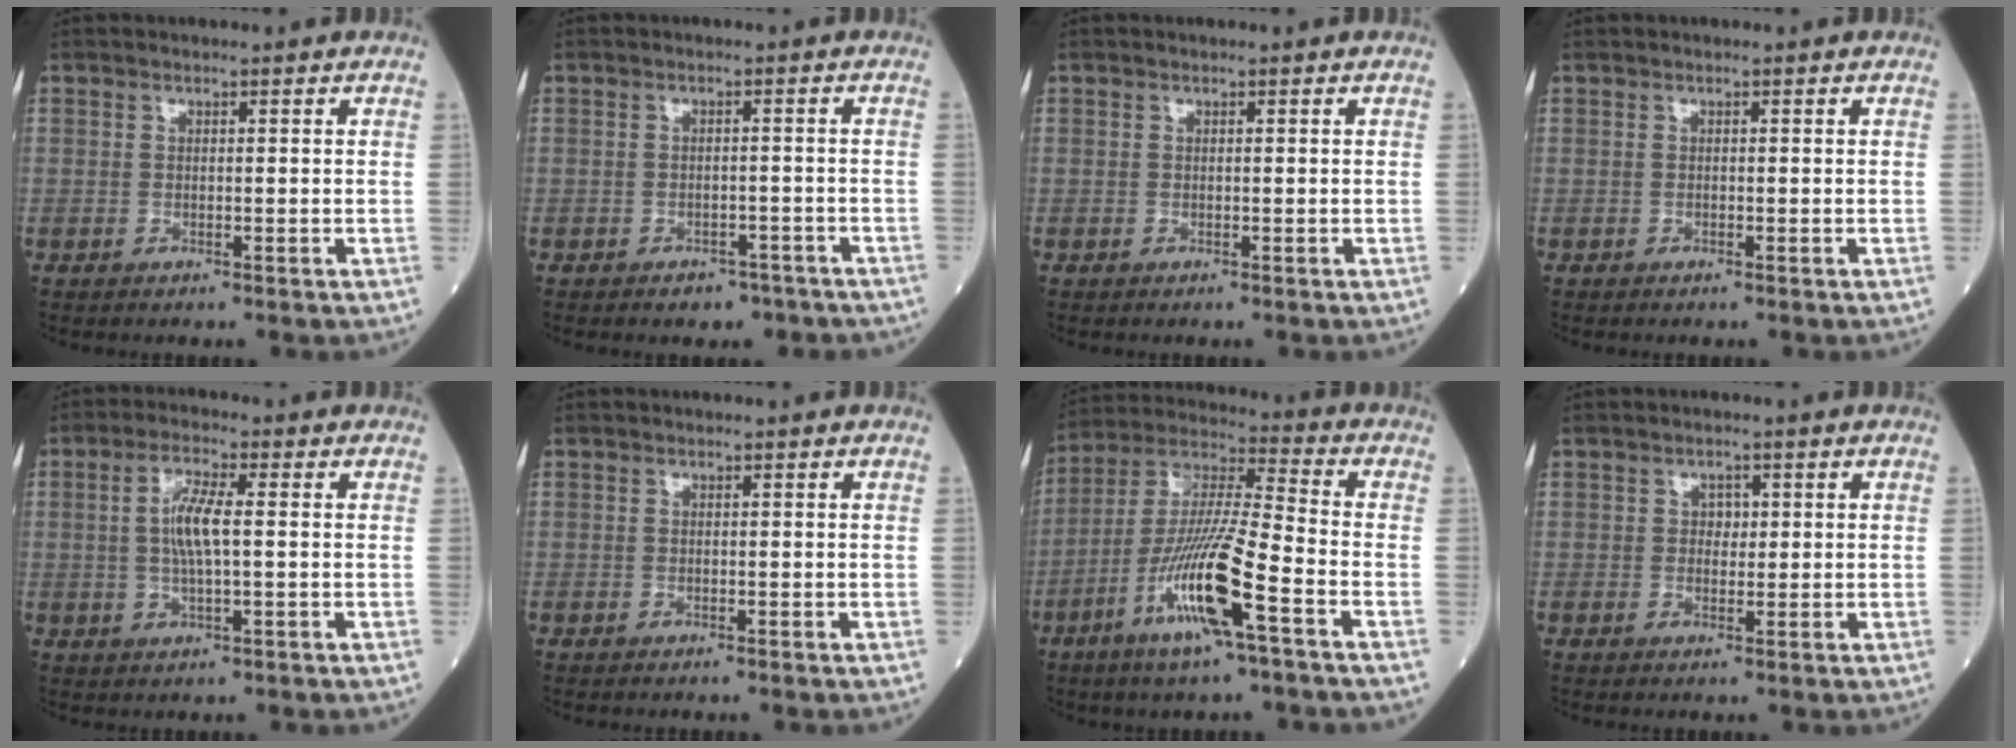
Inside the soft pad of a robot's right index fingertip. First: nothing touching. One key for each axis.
{"total": 4.4, "fx": -3.4, "fy": 2.4, "fz": 1.3, "tx": -0.016, "ty": 0.008, "tz": -0.033}
{"total": 0.0}
{"total": 0.0}
{"total": 5.7, "fx": 0.4, "fy": 1.0, "fz": 5.6, "tx": -0.117, "ty": 0.005, "tz": 0.006}
{"total": 0.0}
{"total": 14.7, "fx": -6.3, "fy": 0.5, "fz": 13.3, "tx": -0.270, "ty": -0.012, "tz": -0.120}
{"total": 1.7, "fx": 0.3, "fy": 1.3, "fz": 1.0, "tx": -0.006, "ty": 0.001, "tz": 0.003}